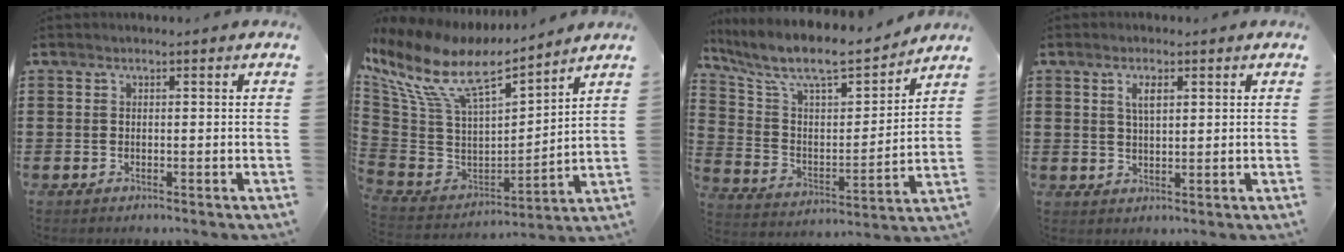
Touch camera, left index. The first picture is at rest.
{"total": 11.7, "force": [7.8, 4.4, 7.5], "torque": [-0.183, -0.052, 0.131]}
{"total": 9.3, "force": [7.9, 2.2, 4.5], "torque": [-0.115, -0.053, 0.129]}
{"total": 3.0, "force": [1.4, 1.2, 2.4], "torque": [-0.051, 0.005, 0.025]}